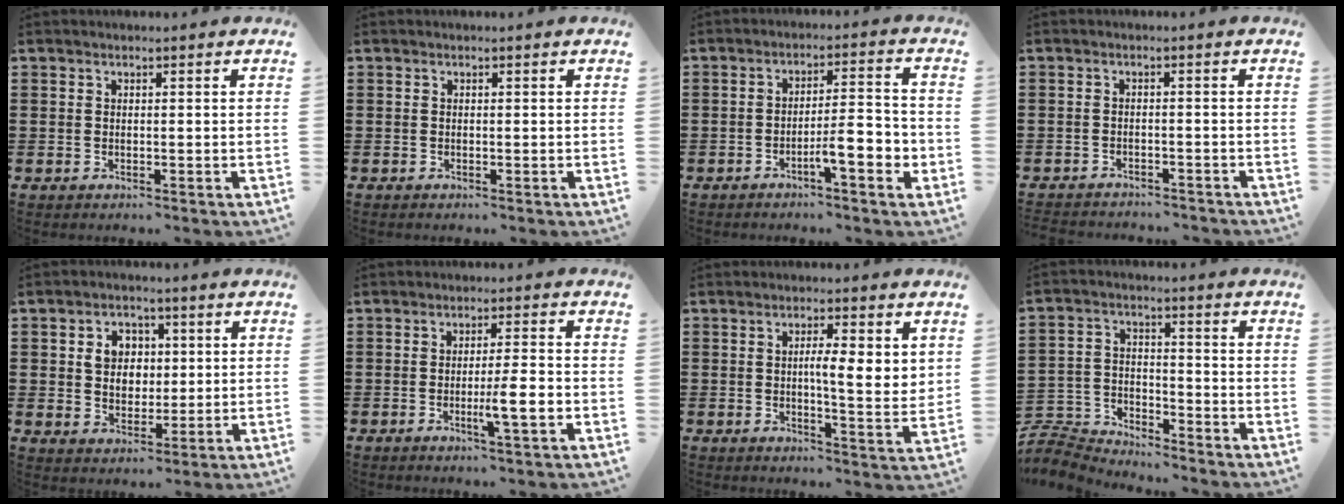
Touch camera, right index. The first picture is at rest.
{"total": 0.0}
{"total": 6.9, "force": [-3.0, 1.3, 6.1], "torque": [-0.090, 0.000, -0.052]}
{"total": 1.9, "force": [-1.9, 0.1, -0.1], "torque": [-0.004, 0.000, -0.039]}
{"total": 5.3, "force": [1.1, 4.4, 2.7], "torque": [-0.063, 0.015, 0.013]}
{"total": 5.7, "force": [-1.7, 0.4, 5.5], "torque": [-0.088, -0.008, -0.027]}
{"total": 5.5, "force": [1.1, 1.1, 5.3], "torque": [-0.086, -0.006, 0.012]}
{"total": 5.0, "force": [-4.9, 1.0, 0.0], "torque": [-0.025, -0.002, -0.108]}